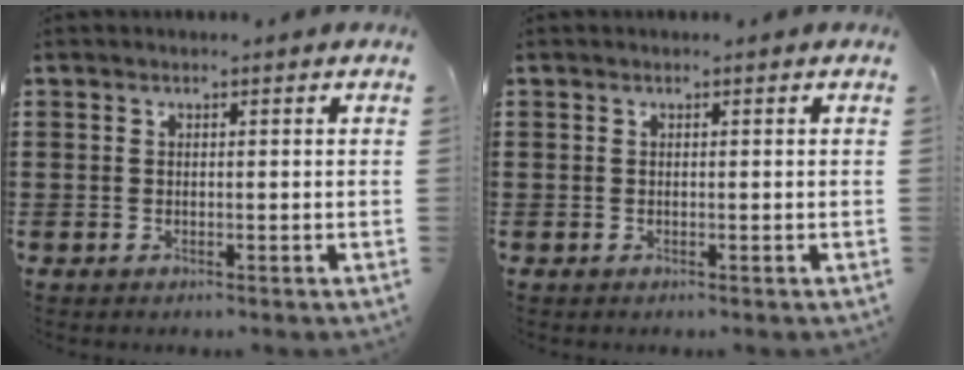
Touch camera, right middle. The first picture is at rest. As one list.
[{"total": 0.0}]